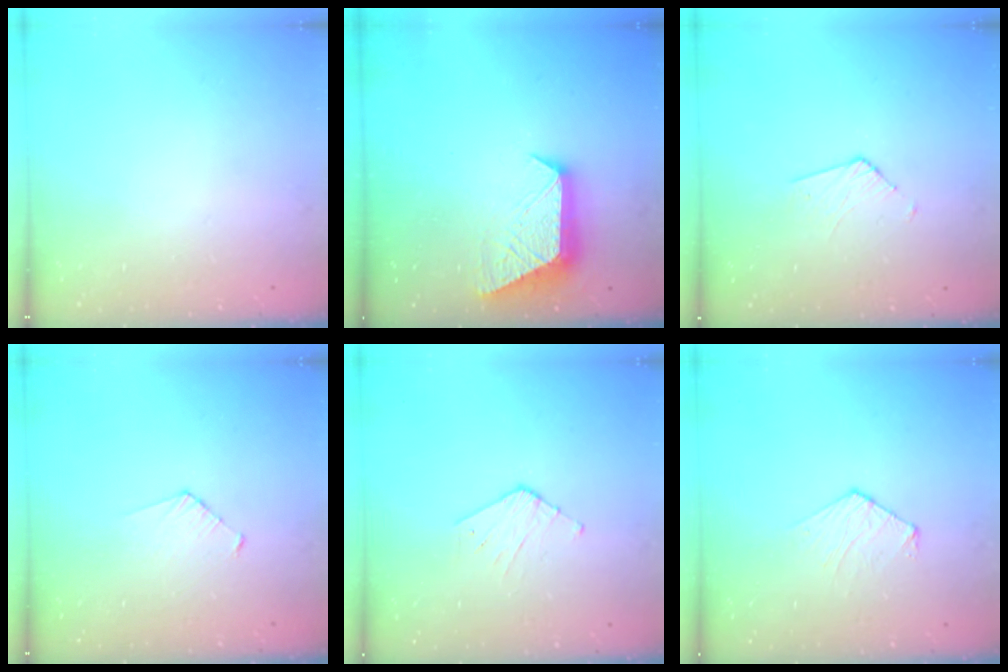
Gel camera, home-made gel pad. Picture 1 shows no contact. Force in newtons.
{"total": 10.7, "press": 10.7, "slide": 0.8}
{"total": 3.2, "press": 3.1, "slide": 0.3}
{"total": 3.0, "press": 3.0, "slide": 0.3}
{"total": 3.3, "press": 3.3, "slide": 0.3}
{"total": 6.4, "press": 6.3, "slide": 0.6}